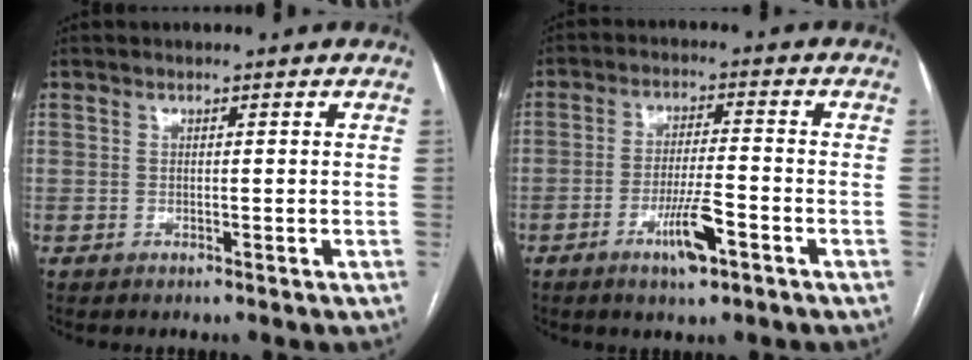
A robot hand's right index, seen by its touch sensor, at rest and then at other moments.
{"total": 6.6, "force": [-3.4, 0.9, 5.6], "torque": [-0.106, -0.006, -0.058]}